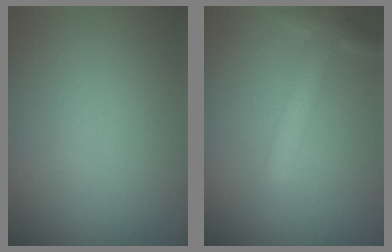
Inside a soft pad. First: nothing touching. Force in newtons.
{"total": 3.0, "press": 3.0, "slide": 0.2}